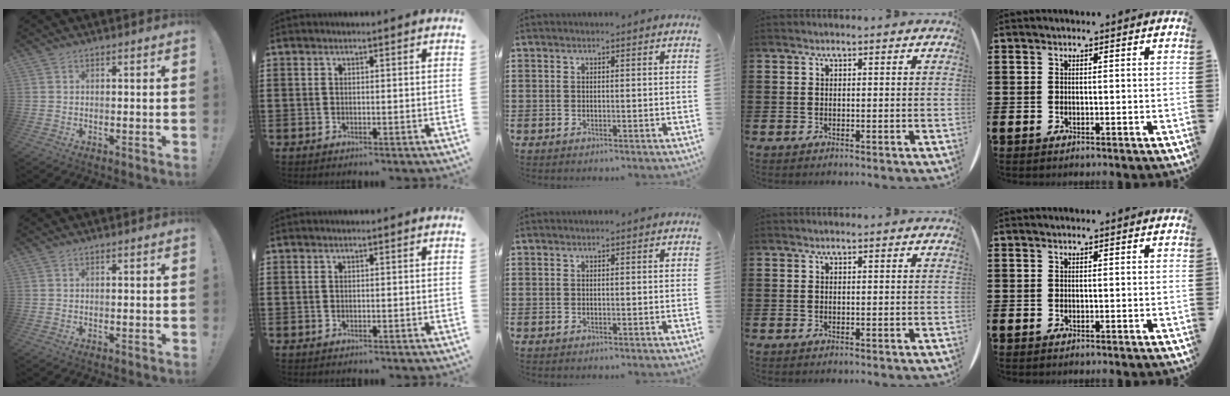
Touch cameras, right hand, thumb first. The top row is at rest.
{}